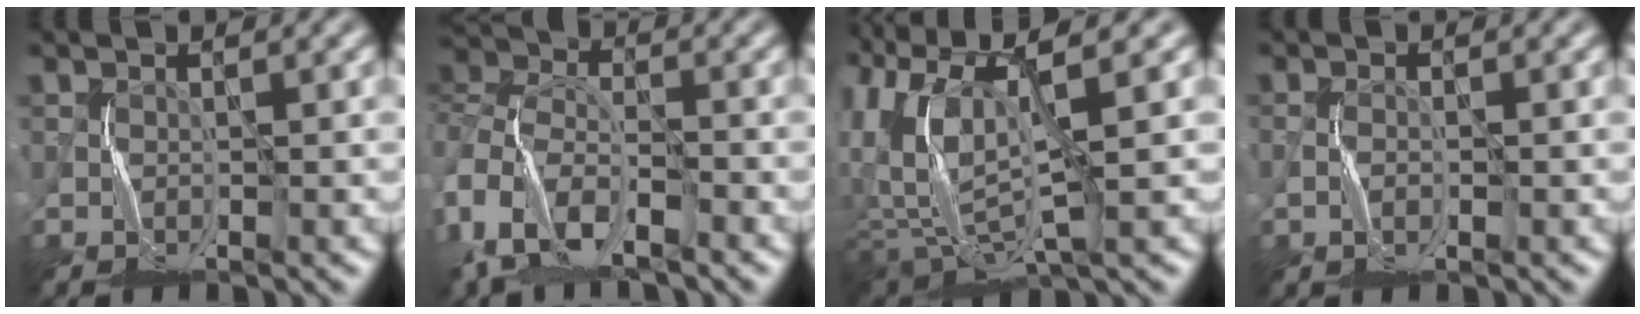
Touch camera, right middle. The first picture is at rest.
{"total": 13.2, "force": [-6.7, 8.9, 7.1], "torque": [-0.164, -0.008, -0.126]}
{"total": 8.9, "force": [2.7, 4.0, 7.4], "torque": [-0.183, -0.003, 0.056]}
{"total": 0.9, "force": [-0.7, 0.4, 0.5], "torque": [-0.009, 0.002, -0.014]}